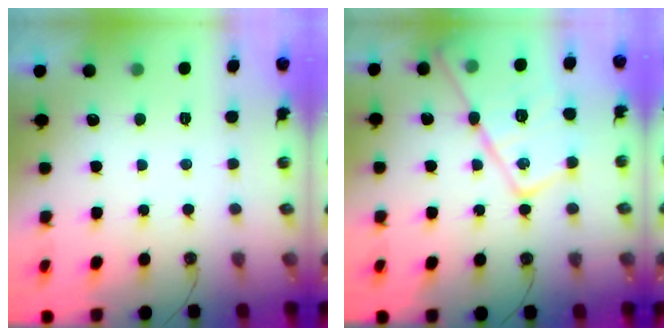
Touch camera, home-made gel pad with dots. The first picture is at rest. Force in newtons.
{"total": 21.2, "press": 21.1, "slide": 1.9}